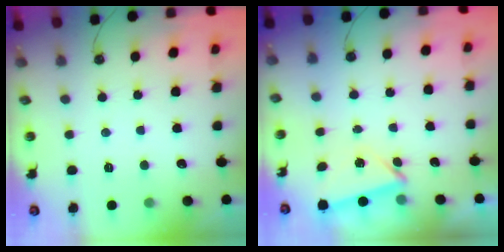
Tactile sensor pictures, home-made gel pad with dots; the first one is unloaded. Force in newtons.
{"total": 3.8, "press": 3.4, "slide": 1.7}